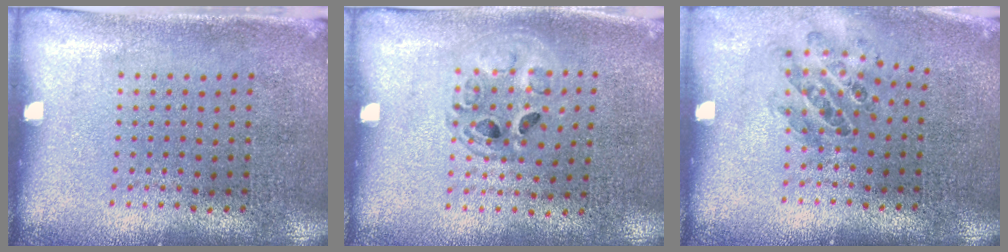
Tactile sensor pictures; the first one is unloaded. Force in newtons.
{"total": 1.3, "press": 1.2, "slide": 0.2}
{"total": 0.9, "press": 0.9, "slide": 0.2}